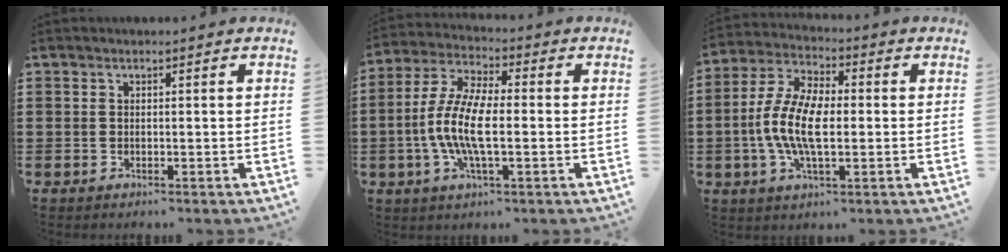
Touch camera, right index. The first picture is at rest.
{"total": 9.1, "force": [-1.9, 2.8, 8.4], "torque": [-0.191, -0.013, -0.042]}
{"total": 9.6, "force": [-1.6, 4.1, 8.5], "torque": [-0.196, -0.008, -0.036]}